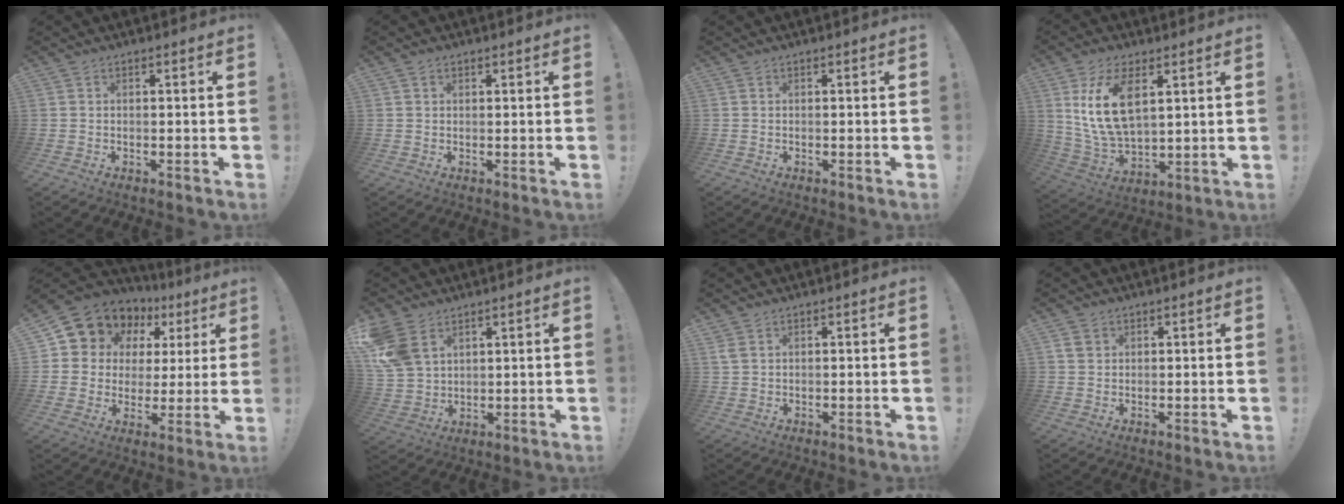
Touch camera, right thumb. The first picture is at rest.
{"total": 1.0, "force": [0.6, 0.7, 0.1], "torque": [0.000, 0.001, 0.011]}
{"total": 0.0}
{"total": 14.6, "force": [5.5, 7.9, 11.0], "torque": [-0.233, -0.020, 0.099]}
{"total": 9.6, "force": [6.3, 7.0, 1.9], "torque": [-0.038, -0.059, 0.121]}
{"total": 11.0, "force": [5.6, 7.5, 5.8], "torque": [-0.131, -0.021, 0.116]}
{"total": 2.2, "force": [1.2, 1.3, 1.3], "torque": [-0.026, 0.001, 0.022]}
{"total": 2.9, "force": [1.4, 2.2, 1.3], "torque": [-0.013, -0.002, 0.026]}